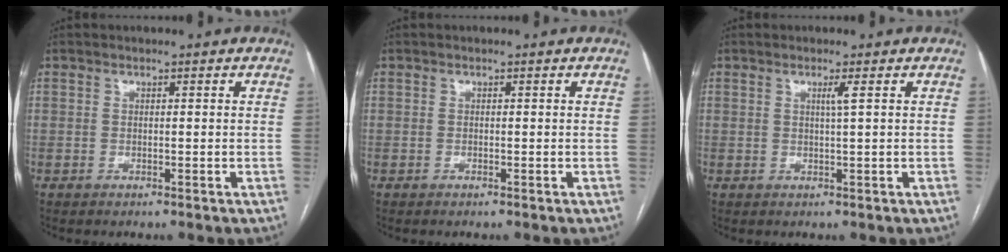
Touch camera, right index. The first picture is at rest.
{"total": 0.0}
{"total": 1.3, "force": [0.5, -0.4, 1.2], "torque": [-0.027, -0.003, 0.010]}